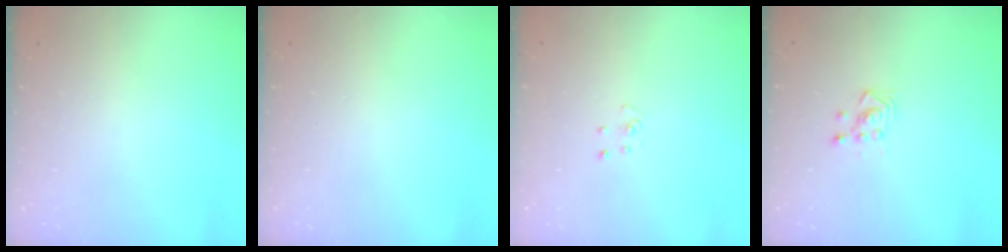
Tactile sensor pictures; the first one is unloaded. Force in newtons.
{"total": 0.0}
{"total": 2.5, "press": 2.5, "slide": 0.3}
{"total": 3.0, "press": 3.0, "slide": 0.5}